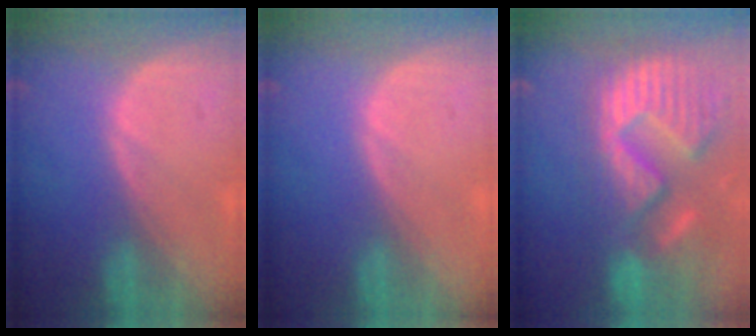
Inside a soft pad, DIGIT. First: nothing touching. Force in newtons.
{"total": 0.0}
{"total": 14.7, "press": 12.3, "slide": 8.2}